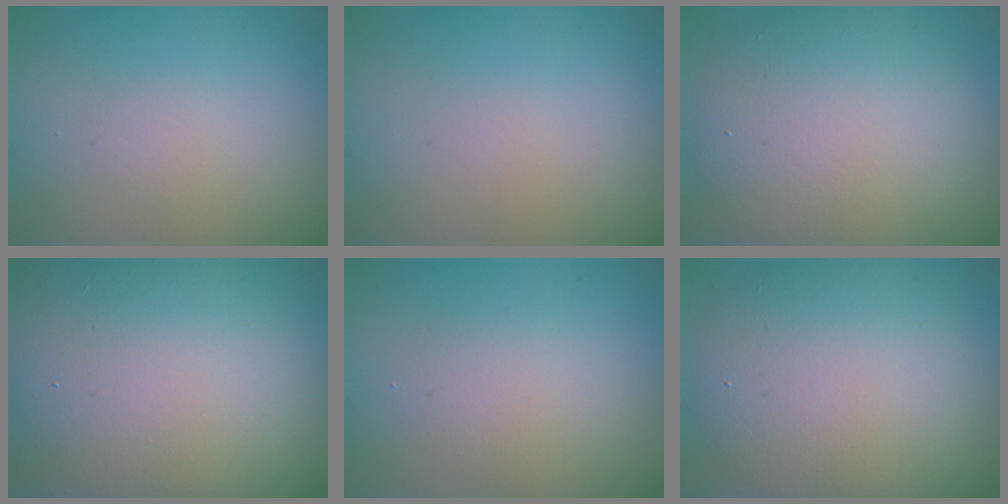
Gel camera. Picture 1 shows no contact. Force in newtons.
{"total": 0.0}
{"total": 8.1, "press": 8.1, "slide": 0.5}
{"total": 17.8, "press": 17.7, "slide": 1.0}
{"total": 2.0, "press": 2.0, "slide": 0.2}
{"total": 9.0, "press": 9.0, "slide": 1.0}